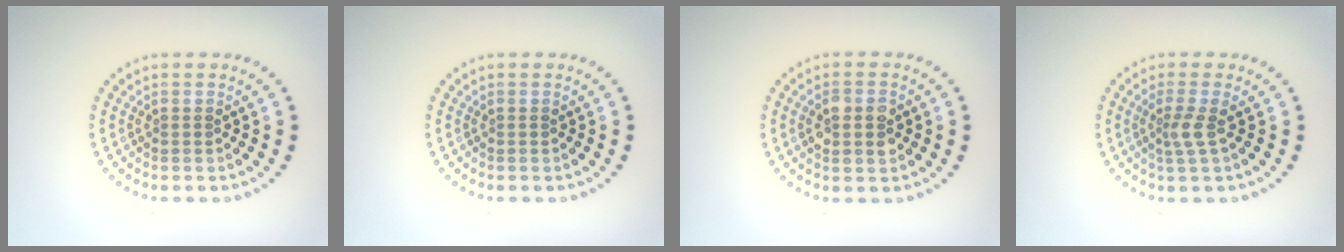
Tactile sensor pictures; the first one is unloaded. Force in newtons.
{"total": 0.0}
{"total": 2.9, "press": 2.9, "slide": 0.3}
{"total": 1.9, "press": 1.4, "slide": 1.3}